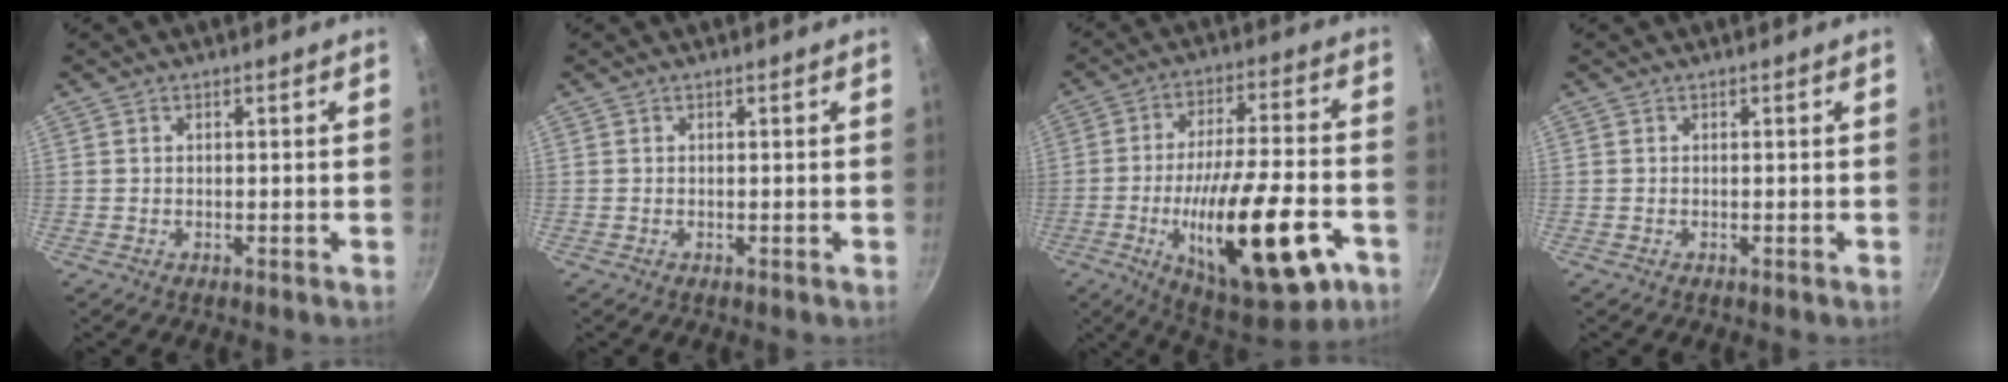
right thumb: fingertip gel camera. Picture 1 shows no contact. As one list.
[{"total": 0.0}, {"total": 25.2, "force": [-9.1, 8.6, 21.9], "torque": [-0.321, 0.027, -0.127]}, {"total": 0.0}]